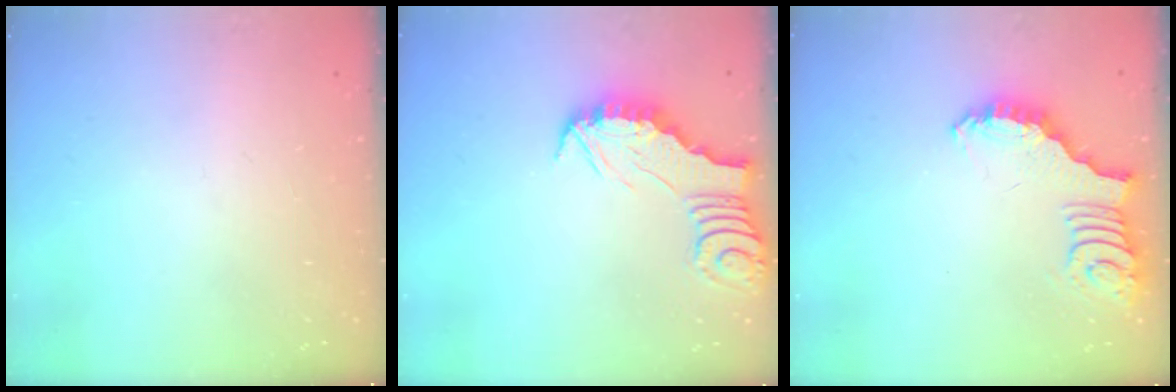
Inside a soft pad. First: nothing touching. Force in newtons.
{"total": 2.5, "press": 2.5, "slide": 0.2}
{"total": 2.6, "press": 2.5, "slide": 0.5}